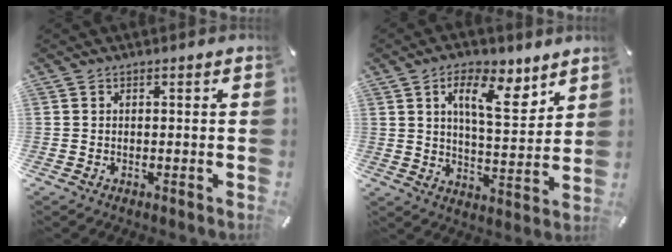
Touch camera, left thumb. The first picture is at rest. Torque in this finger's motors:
{"motor_torque": [1.67, 1.34, 0.30, -0.25, 0.13]}